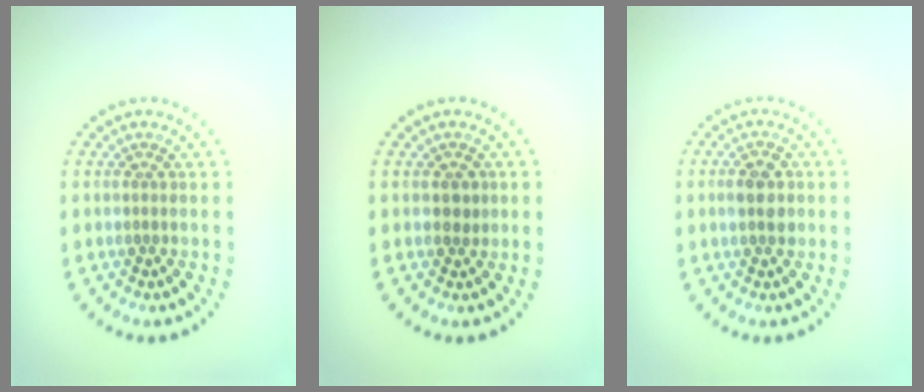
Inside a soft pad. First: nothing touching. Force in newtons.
{"total": 1.4, "press": 1.3, "slide": 0.4}
{"total": 2.8, "press": 2.8, "slide": 0.1}